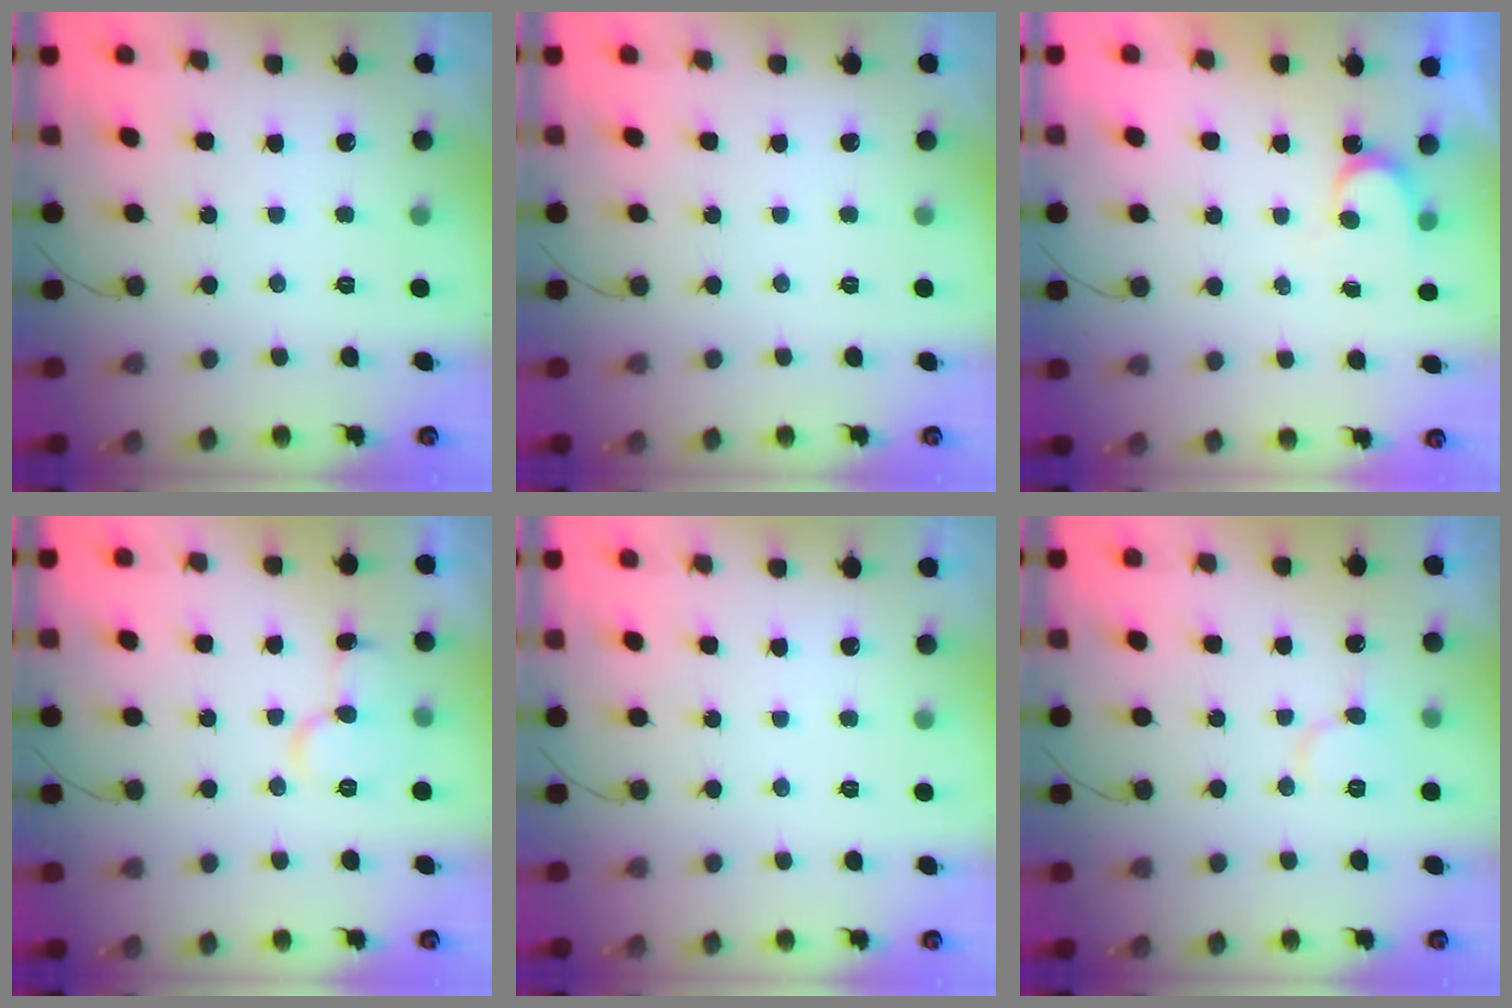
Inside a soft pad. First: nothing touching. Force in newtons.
{"total": 0.0}
{"total": 3.7, "press": 3.7, "slide": 0.4}
{"total": 8.6, "press": 8.6, "slide": 1.0}
{"total": 0.0}
{"total": 7.8, "press": 7.8, "slide": 0.9}